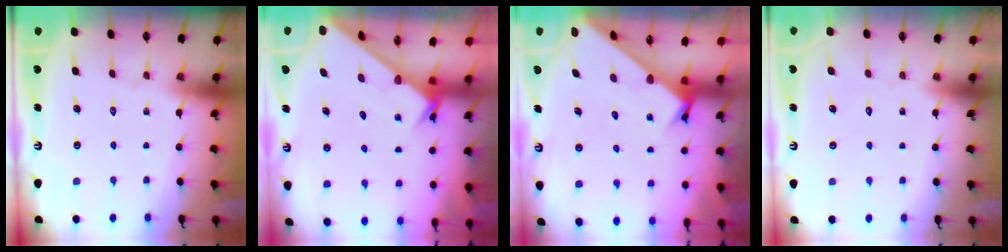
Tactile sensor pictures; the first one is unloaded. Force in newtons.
{"total": 2.4, "press": 2.4, "slide": 0.2}
{"total": 2.1, "press": 2.1, "slide": 0.1}
{"total": 1.5, "press": 1.5, "slide": 0.0}